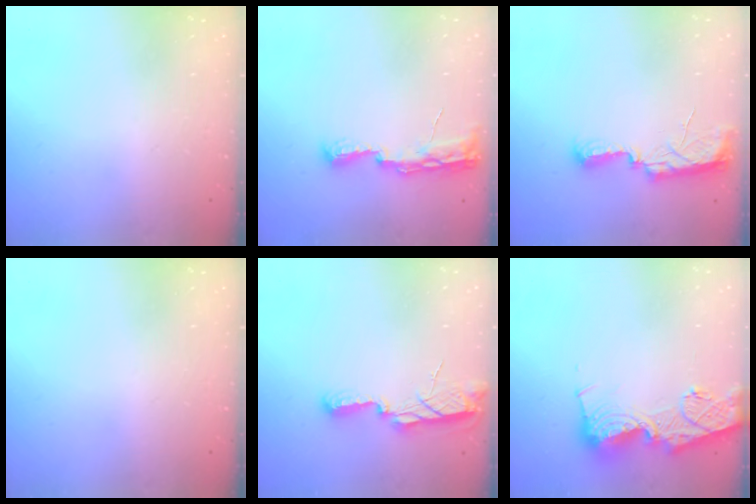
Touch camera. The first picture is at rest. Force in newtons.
{"total": 8.0, "press": 8.0, "slide": 0.7}
{"total": 10.5, "press": 9.0, "slide": 5.3}
{"total": 0.0}
{"total": 9.3, "press": 8.3, "slide": 4.1}
{"total": 16.1, "press": 16.0, "slide": 1.6}